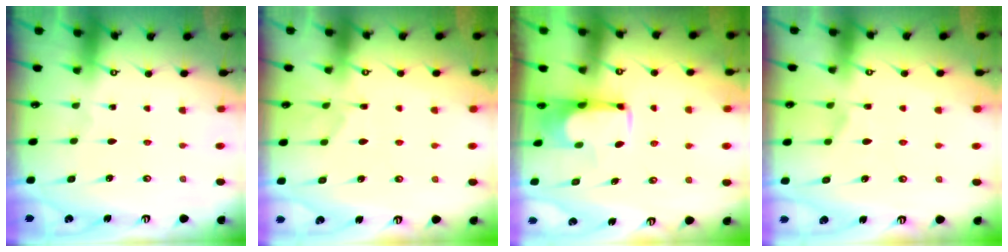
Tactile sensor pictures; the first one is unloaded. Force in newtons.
{"total": 1.6, "press": 1.2, "slide": 1.2}
{"total": 1.3, "press": 1.2, "slide": 0.5}
{"total": 1.8, "press": 1.3, "slide": 1.3}